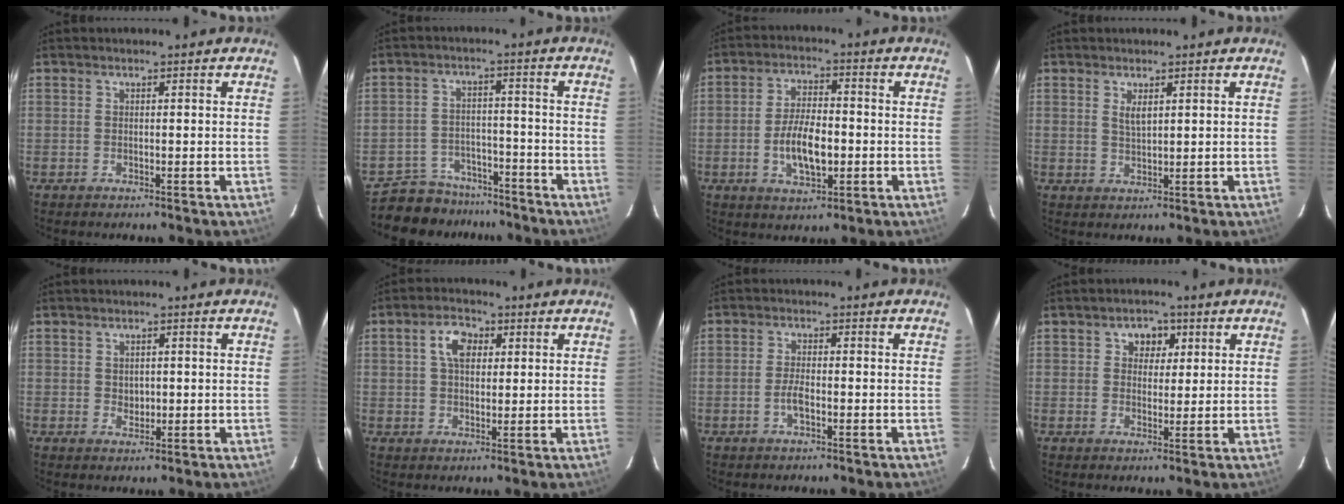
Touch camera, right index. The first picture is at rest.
{"total": 9.4, "force": [-8.1, 4.7, 0.7], "torque": [-0.032, 0.022, -0.117]}
{"total": 8.9, "force": [-2.0, 4.0, 7.7], "torque": [-0.152, 0.002, -0.032]}
{"total": 2.2, "force": [1.1, 0.8, 1.7], "torque": [-0.029, 0.001, 0.022]}
{"total": 2.1, "force": [0.0, 1.8, 1.0], "torque": [-0.014, 0.003, 0.003]}
{"total": 5.5, "force": [1.7, 3.4, 3.9], "torque": [-0.069, 0.018, 0.031]}
{"total": 2.8, "force": [-1.2, 1.0, 2.4], "torque": [-0.052, 0.002, -0.024]}
{"total": 4.2, "force": [1.5, 3.5, 1.8], "torque": [-0.017, 0.010, 0.024]}